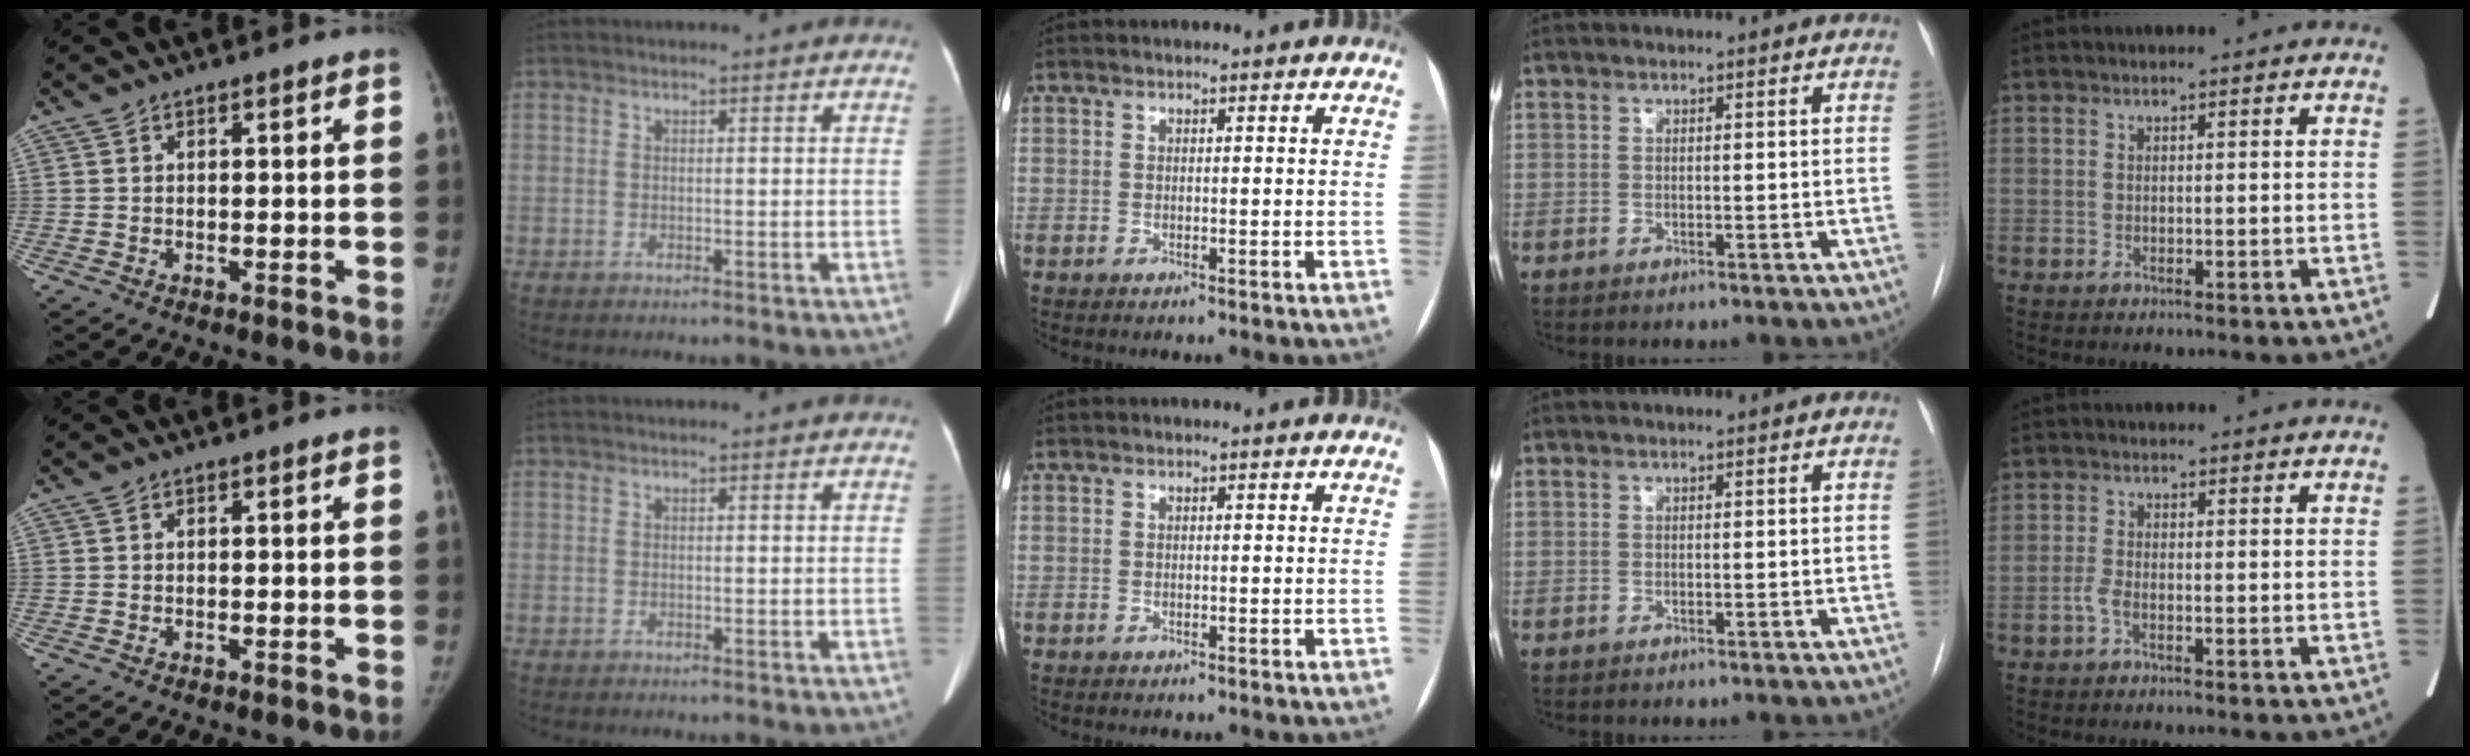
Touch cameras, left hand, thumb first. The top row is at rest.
{"little": {"total": 1.5, "force": [-0.8, 0.4, 1.2], "torque": [-0.030, -0.001, -0.019]}}